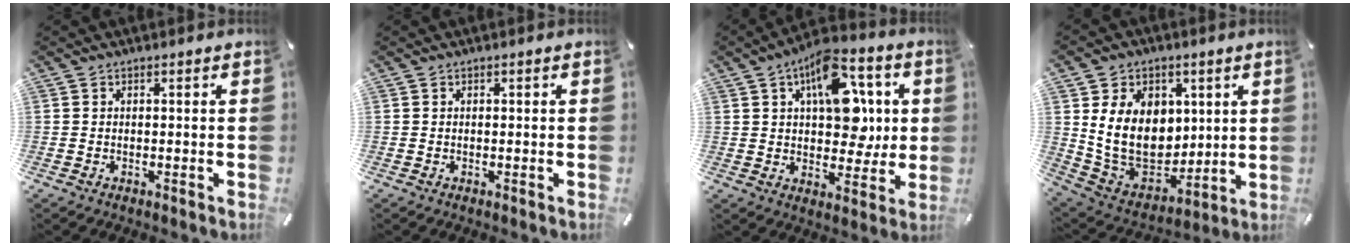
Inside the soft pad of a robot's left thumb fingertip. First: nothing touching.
{"total": 0.0}
{"total": 15.2, "force": [5.2, 9.3, 10.9], "torque": [-0.153, -0.014, 0.092]}
{"total": 16.3, "force": [4.0, 13.2, 8.7], "torque": [-0.173, -0.027, 0.082]}